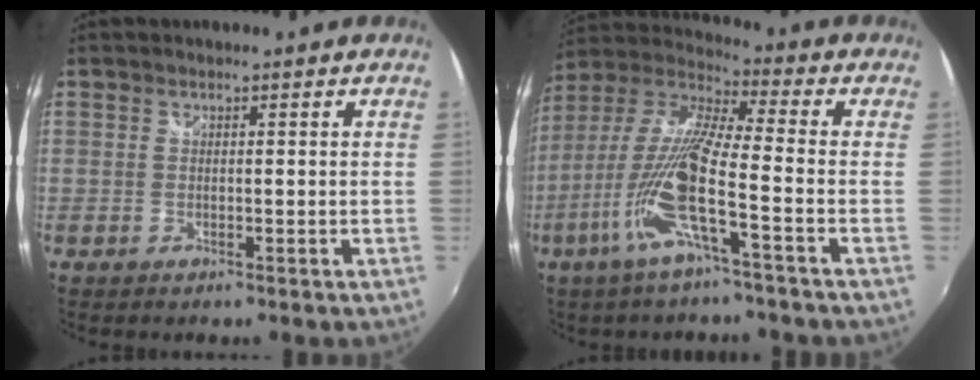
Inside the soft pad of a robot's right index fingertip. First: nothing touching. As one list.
[{"total": 15.3, "force": [-6.1, 0.9, 14.0], "torque": [-0.283, -0.017, -0.125]}]